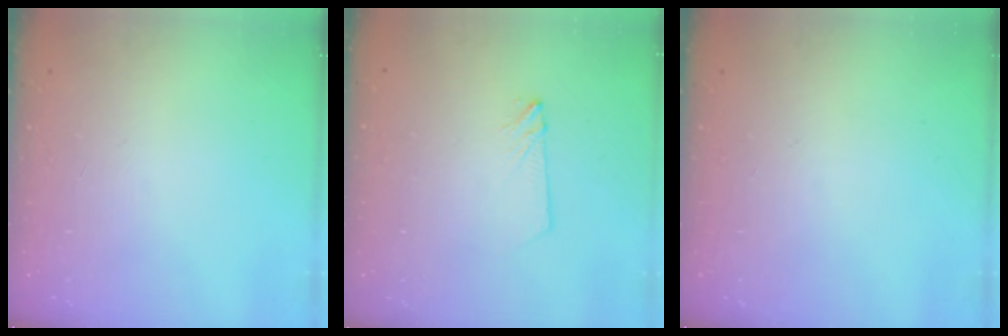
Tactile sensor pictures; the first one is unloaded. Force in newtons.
{"total": 2.8, "press": 2.8, "slide": 0.3}
{"total": 0.0}